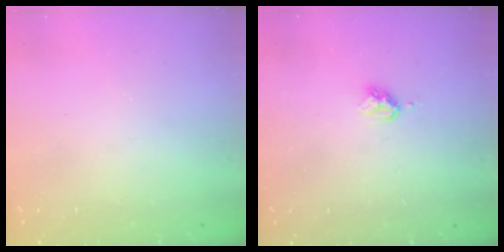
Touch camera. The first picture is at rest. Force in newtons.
{"total": 3.6, "press": 3.5, "slide": 0.4}